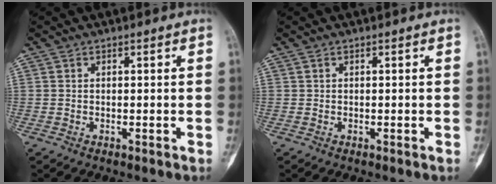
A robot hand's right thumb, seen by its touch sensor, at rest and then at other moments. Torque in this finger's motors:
{"motor_torque": [0.00, -0.01, 0.20, 0.04, 0.03]}